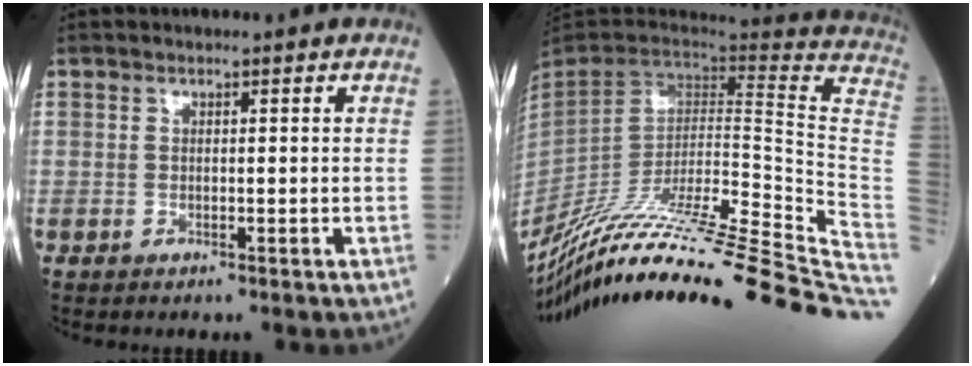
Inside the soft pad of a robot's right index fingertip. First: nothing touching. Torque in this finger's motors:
{"motor_torque": [-1.01, -1.12, 0.78, 0.21]}